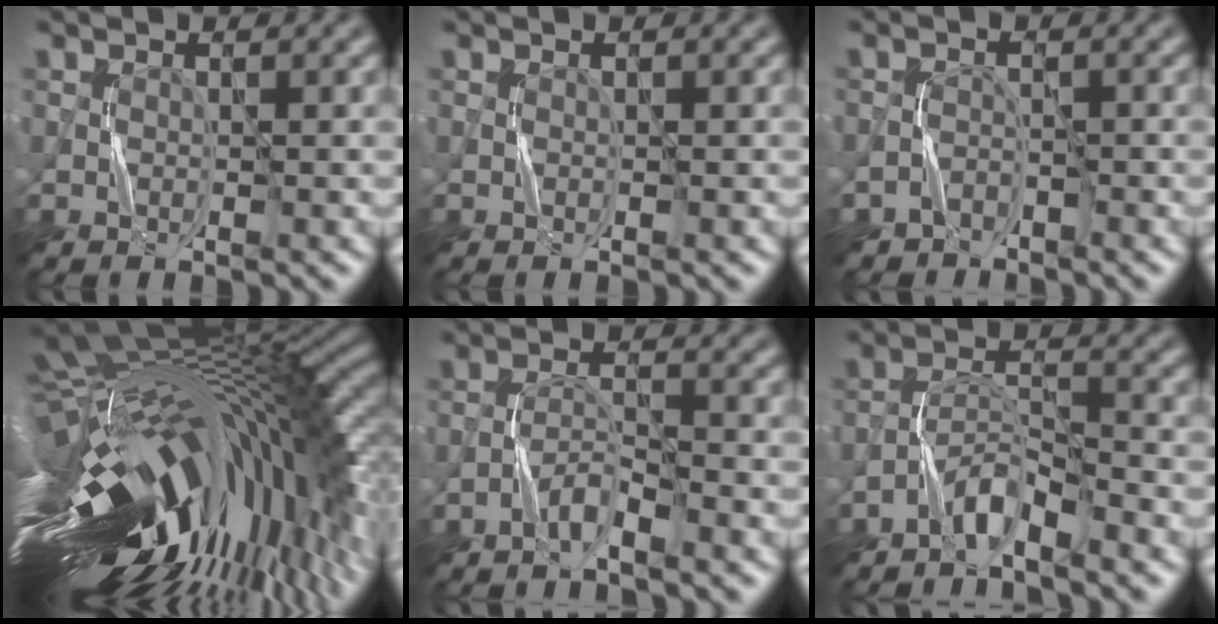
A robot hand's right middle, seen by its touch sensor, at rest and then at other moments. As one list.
[{"total": 0.0}, {"total": 1.7, "force": [-1.6, 0.7, -0.2], "torque": [0.007, 0.008, -0.031]}, {"total": 19.7, "force": [-3.3, 7.5, 17.9], "torque": [-0.304, -0.029, -0.058]}, {"total": 2.1, "force": [-1.7, 0.2, 1.3], "torque": [-0.026, 0.011, -0.035]}, {"total": 3.1, "force": [-2.7, 0.5, 1.6], "torque": [-0.030, 0.013, -0.056]}]